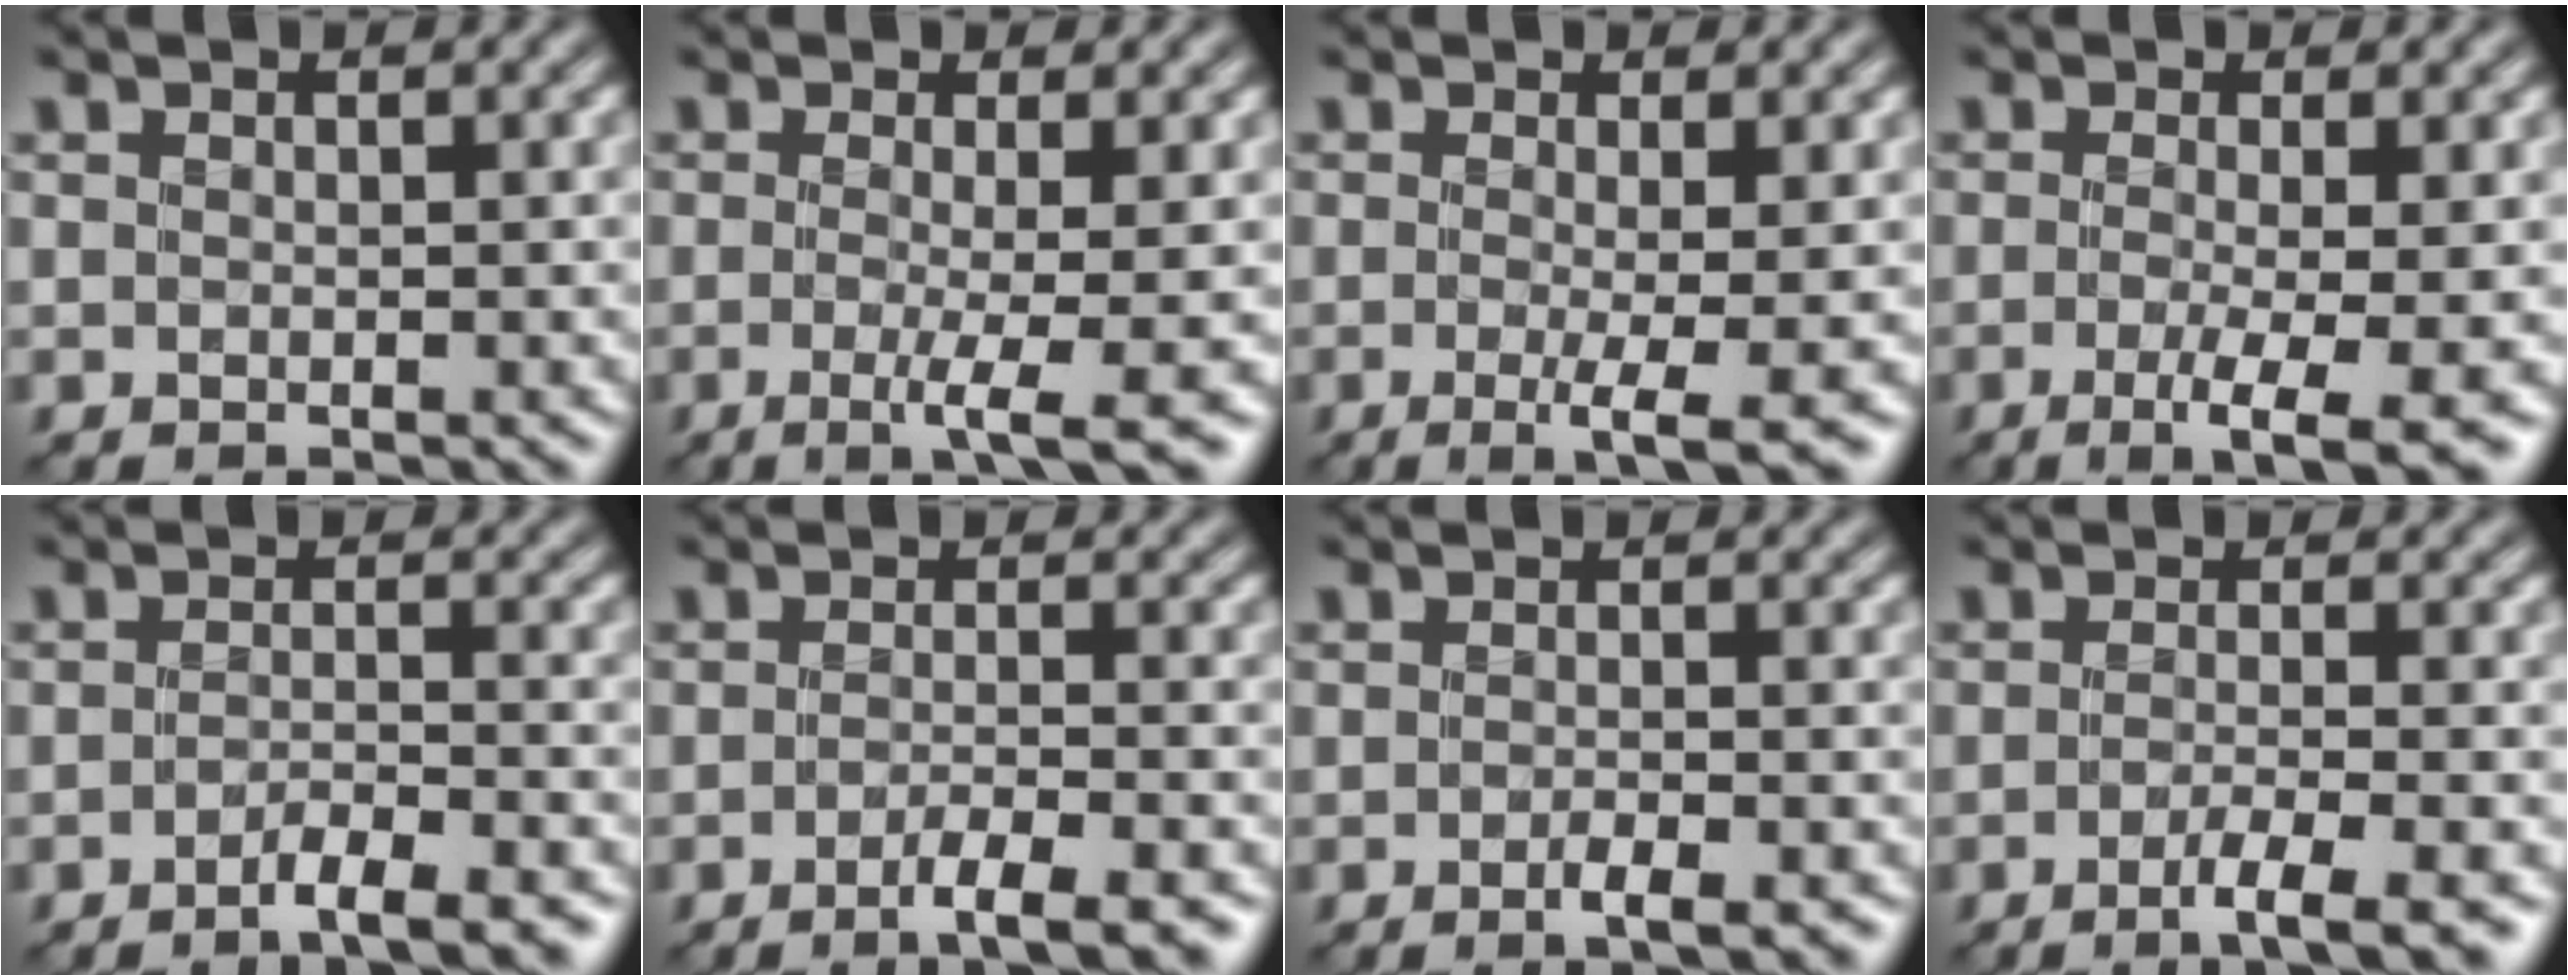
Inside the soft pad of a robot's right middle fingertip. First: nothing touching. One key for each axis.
{"total": 4.4, "fx": -1.0, "fy": 0.9, "fz": 4.2, "tx": -0.070, "ty": -0.011, "tz": -0.020}
{"total": 3.9, "fx": -0.8, "fy": 0.7, "fz": 3.8, "tx": -0.066, "ty": -0.013, "tz": -0.014}
{"total": 5.4, "fx": -2.0, "fy": 1.2, "fz": 4.9, "tx": -0.070, "ty": -0.012, "tz": -0.032}
{"total": 3.3, "fx": -2.4, "fy": 0.6, "fz": 2.2, "tx": -0.036, "ty": 0.004, "tz": -0.043}
{"total": 3.8, "fx": -2.4, "fy": 0.7, "fz": 2.9, "tx": -0.044, "ty": 0.002, "tz": -0.042}
{"total": 2.3, "fx": -1.4, "fy": 0.5, "fz": 1.8, "tx": -0.034, "ty": -0.001, "tz": -0.024}
{"total": 3.8, "fx": -2.2, "fy": 0.6, "fz": 3.1, "tx": -0.048, "ty": 0.000, "tz": -0.044}